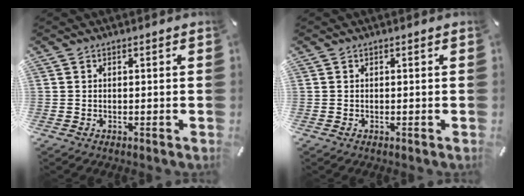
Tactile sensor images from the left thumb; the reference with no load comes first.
{"total": 0.0}